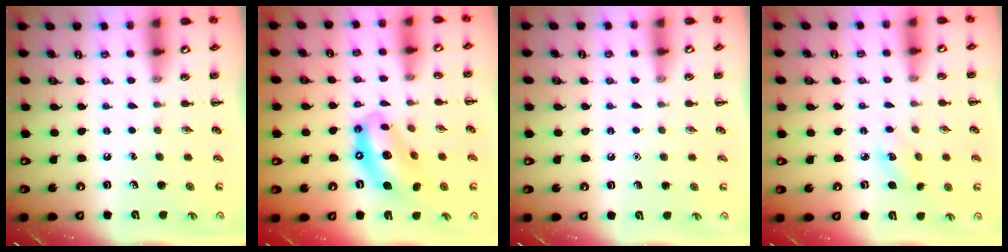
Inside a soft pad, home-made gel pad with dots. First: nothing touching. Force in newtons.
{"total": 12.1, "press": 11.7, "slide": 3.3}
{"total": 1.5, "press": 1.5, "slide": 0.1}
{"total": 4.0, "press": 3.8, "slide": 1.0}